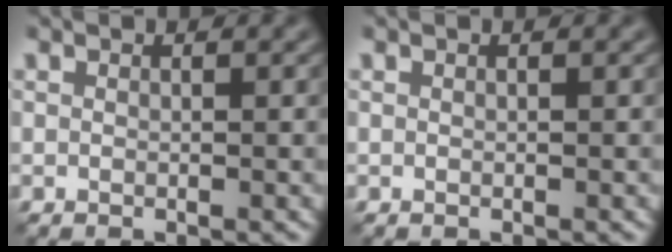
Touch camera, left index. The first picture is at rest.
{"total": 0.0}